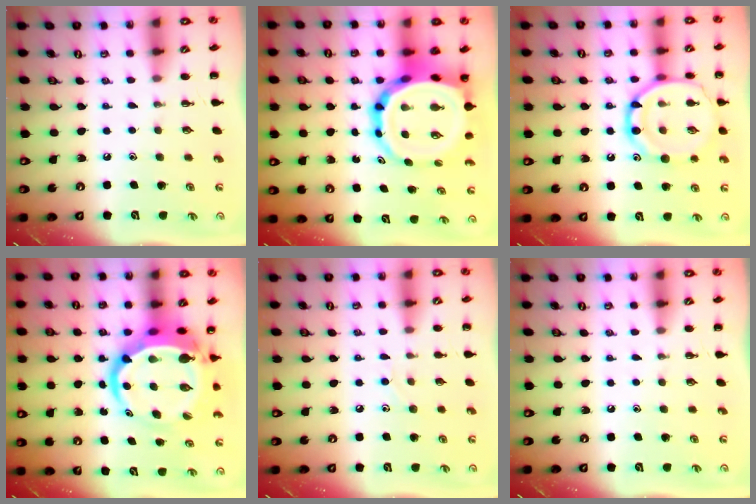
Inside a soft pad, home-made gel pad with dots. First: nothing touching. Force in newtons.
{"total": 15.3, "press": 14.8, "slide": 3.9}
{"total": 15.9, "press": 15.8, "slide": 1.3}
{"total": 13.3, "press": 12.9, "slide": 3.2}
{"total": 4.7, "press": 4.4, "slide": 1.5}
{"total": 0.0}